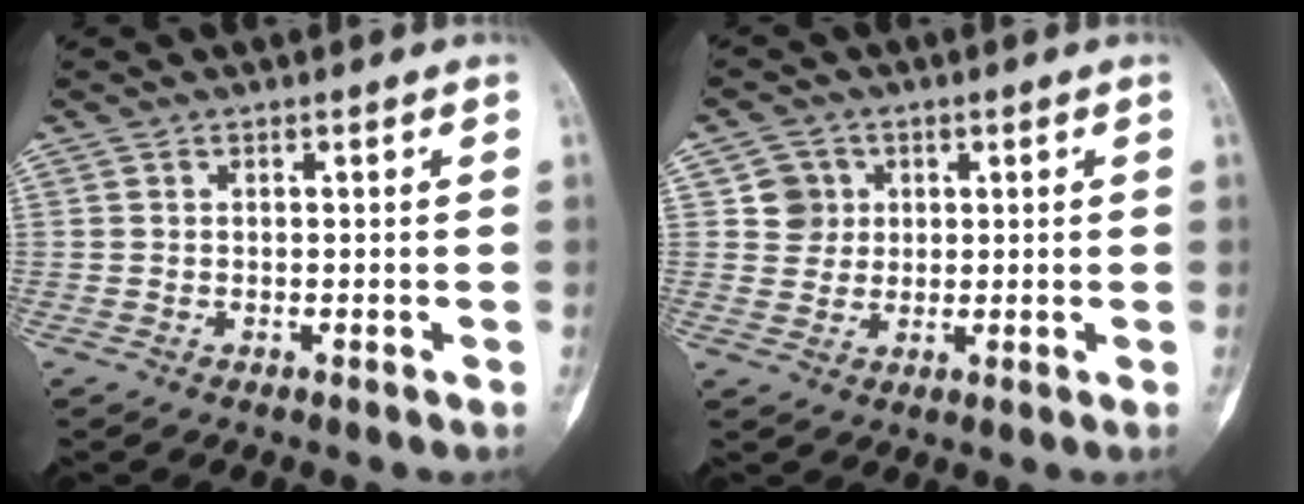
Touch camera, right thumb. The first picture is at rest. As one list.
[{"total": 4.5, "force": [1.3, 4.3, 0.5], "torque": [0.018, 0.000, 0.018]}]